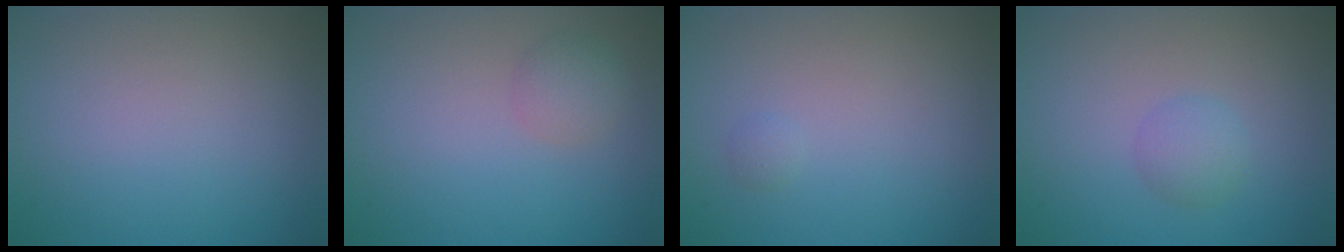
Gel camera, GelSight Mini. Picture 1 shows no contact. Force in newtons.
{"total": 1.9, "press": 1.8, "slide": 0.1}
{"total": 0.6, "press": 0.6, "slide": 0.0}
{"total": 1.8, "press": 1.8, "slide": 0.0}